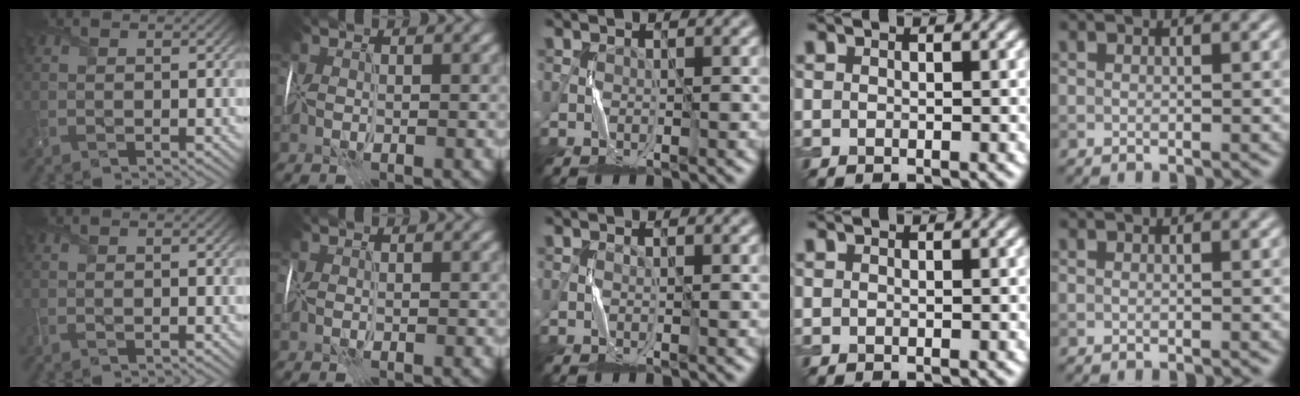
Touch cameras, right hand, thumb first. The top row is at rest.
{"thumb": {"total": 0.8, "force": [-0.3, 0.2, 0.7], "torque": [-0.018, -0.002, -0.006]}, "middle": {"total": 0.5, "force": [0.1, -0.4, 0.2], "torque": [-0.010, 0.002, 0.003]}}